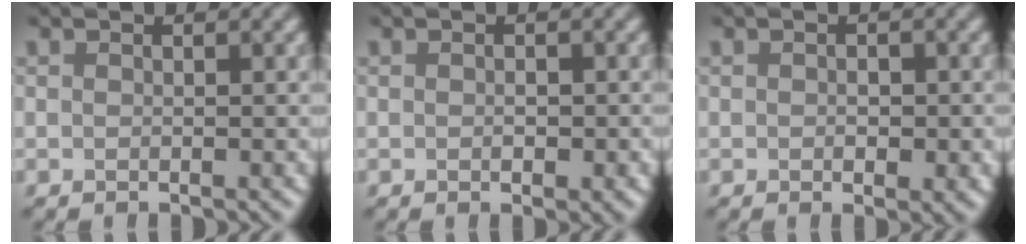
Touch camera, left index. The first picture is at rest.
{"total": 1.3, "force": [-0.9, 0.4, 0.9], "torque": [-0.014, 0.003, 0.004]}
{"total": 1.6, "force": [-0.9, 0.7, 1.2], "torque": [-0.017, 0.003, 0.004]}